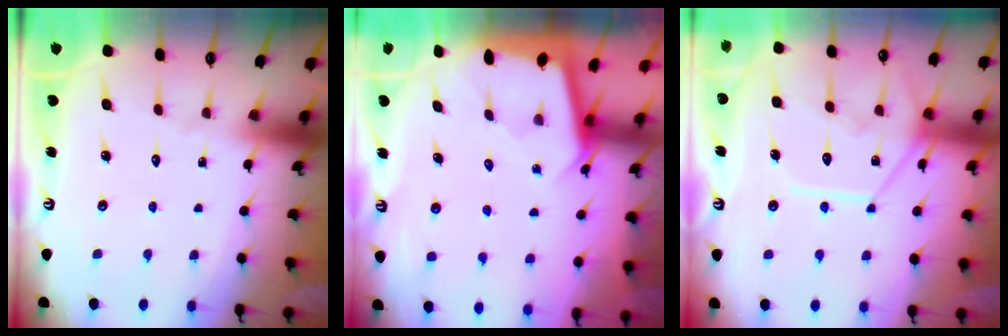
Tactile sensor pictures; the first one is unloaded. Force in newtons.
{"total": 2.0, "press": 2.0, "slide": 0.3}
{"total": 12.2, "press": 12.2, "slide": 1.2}